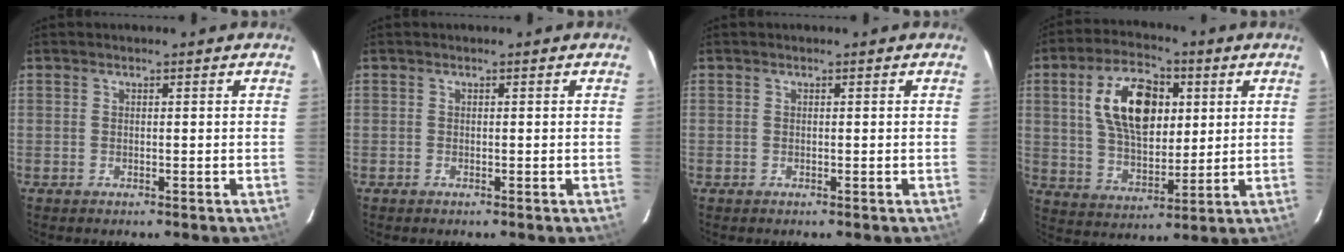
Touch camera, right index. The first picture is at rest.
{"total": 0.0}
{"total": 0.0}
{"total": 15.1, "force": [4.2, 8.5, 11.7], "torque": [-0.208, 0.019, 0.081]}